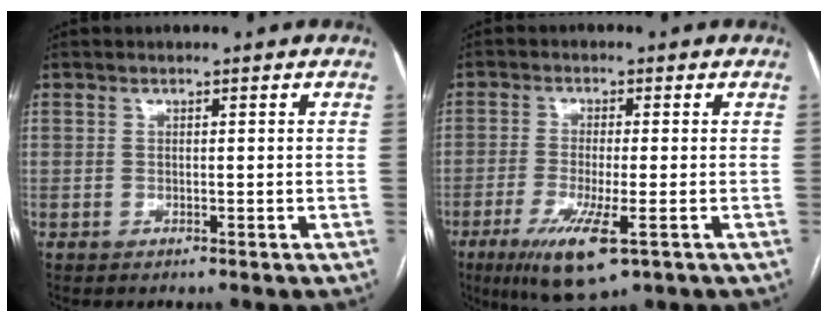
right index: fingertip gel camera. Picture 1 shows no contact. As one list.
[{"total": 9.6, "force": [-4.6, 1.7, 8.2], "torque": [-0.150, -0.027, -0.074]}]